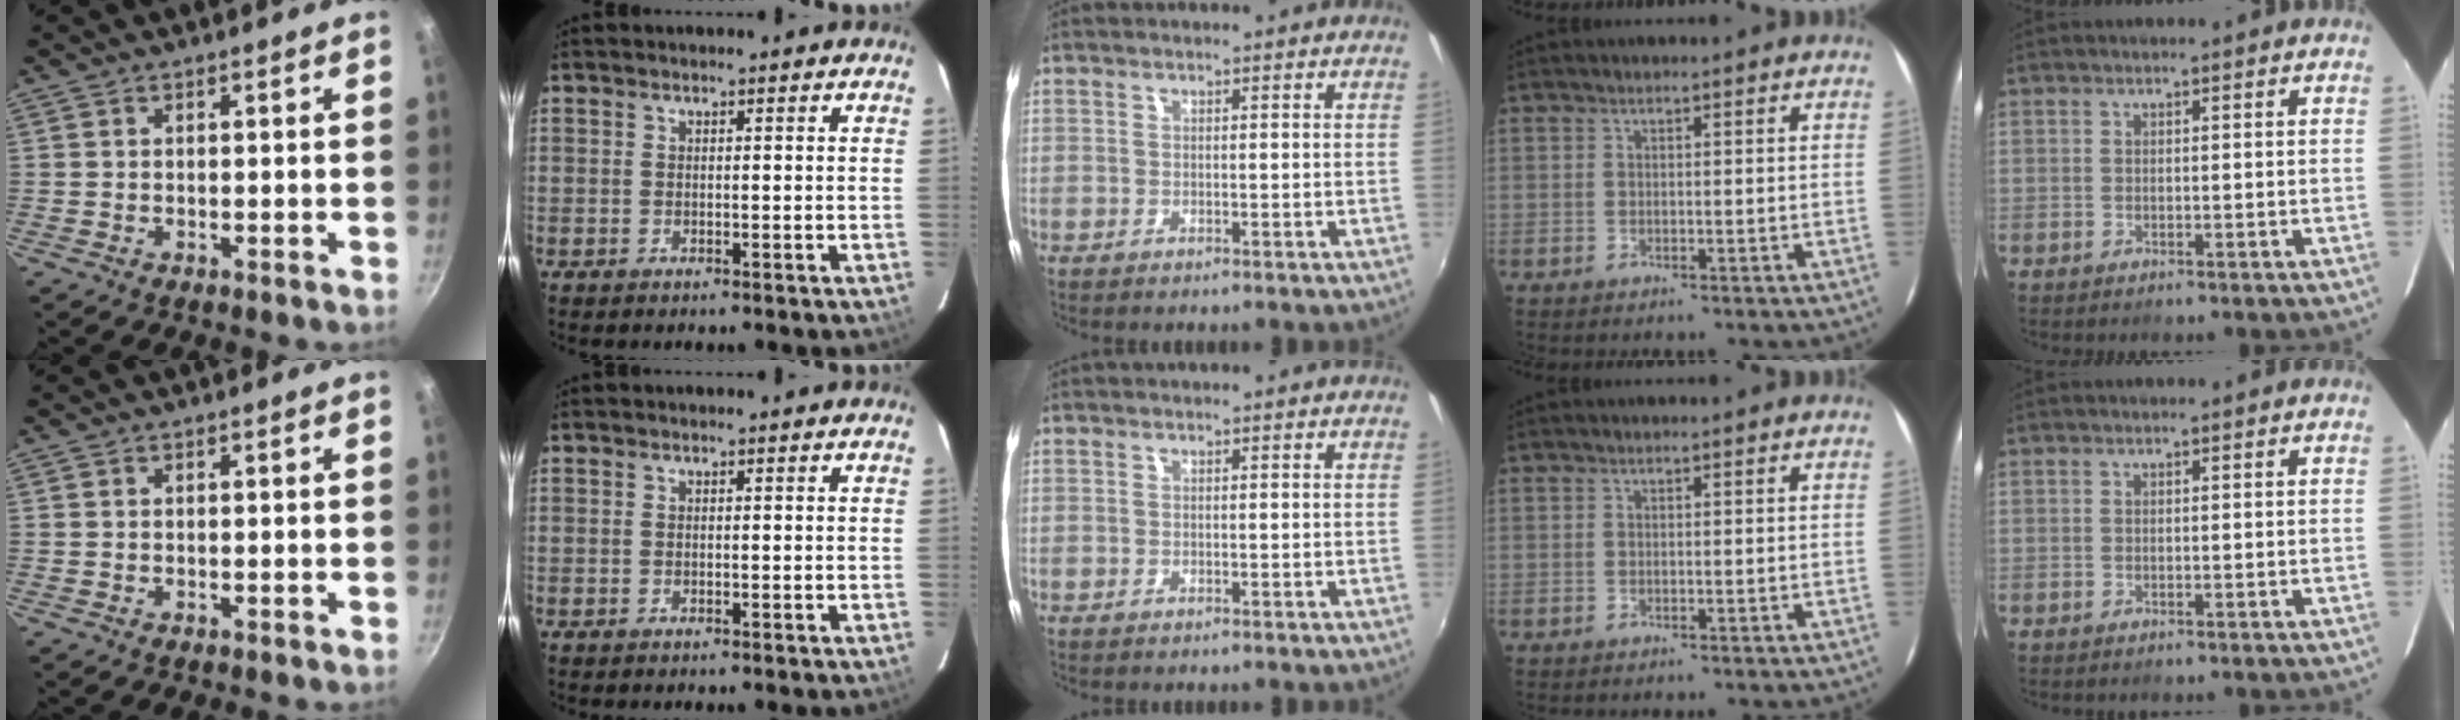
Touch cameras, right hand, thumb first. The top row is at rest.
{}